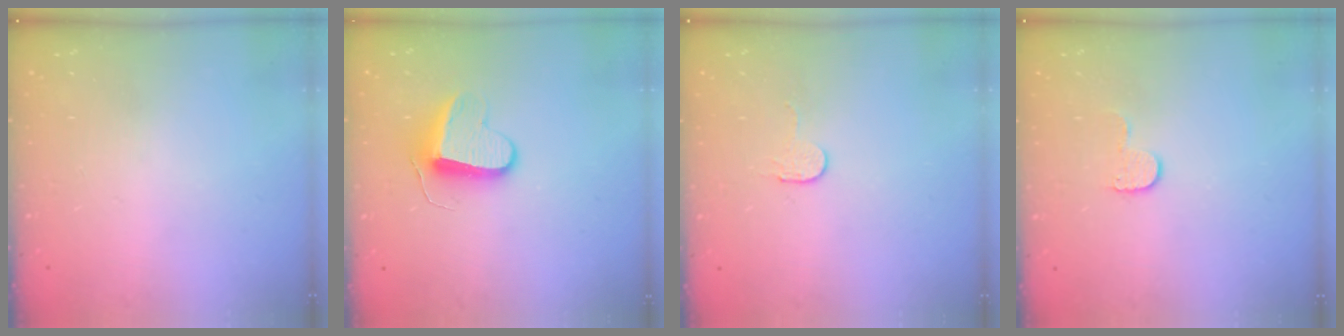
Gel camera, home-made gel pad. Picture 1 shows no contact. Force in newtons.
{"total": 9.3, "press": 9.3, "slide": 0.1}
{"total": 2.7, "press": 2.7, "slide": 0.2}
{"total": 5.4, "press": 5.3, "slide": 0.5}